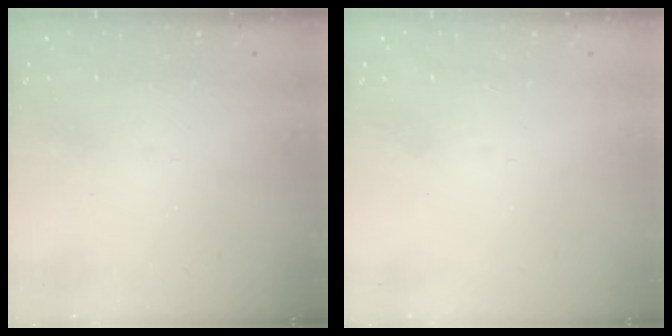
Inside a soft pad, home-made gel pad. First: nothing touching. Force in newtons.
{"total": 0.0}